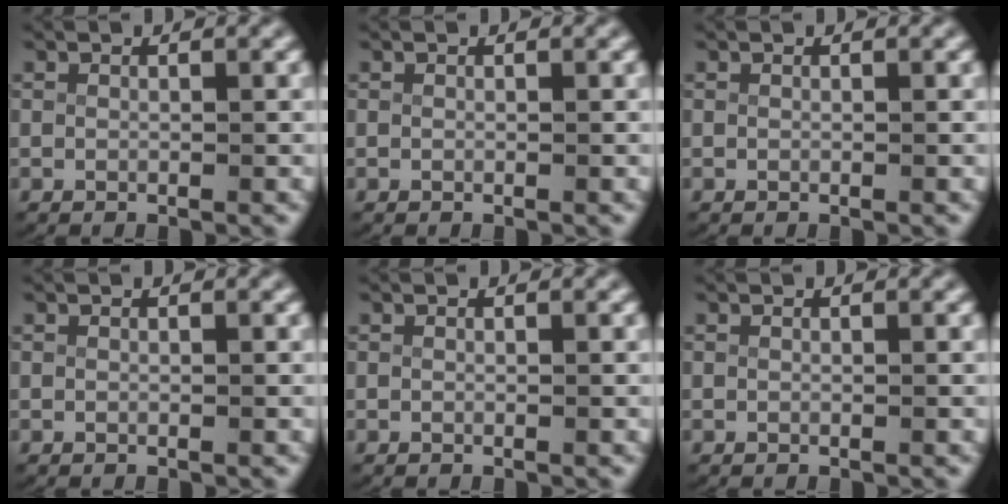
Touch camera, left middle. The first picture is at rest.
{"total": 0.0}
{"total": 0.0}
{"total": 0.0}
{"total": 0.0}
{"total": 0.0}